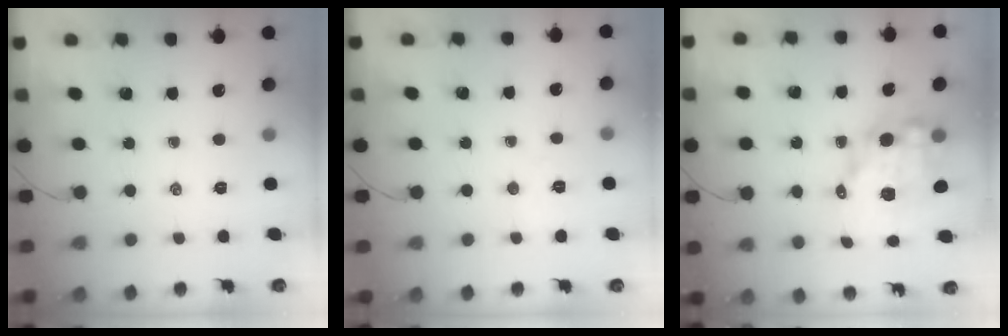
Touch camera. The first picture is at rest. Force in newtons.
{"total": 4.4, "press": 4.3, "slide": 0.8}
{"total": 12.8, "press": 12.4, "slide": 3.1}